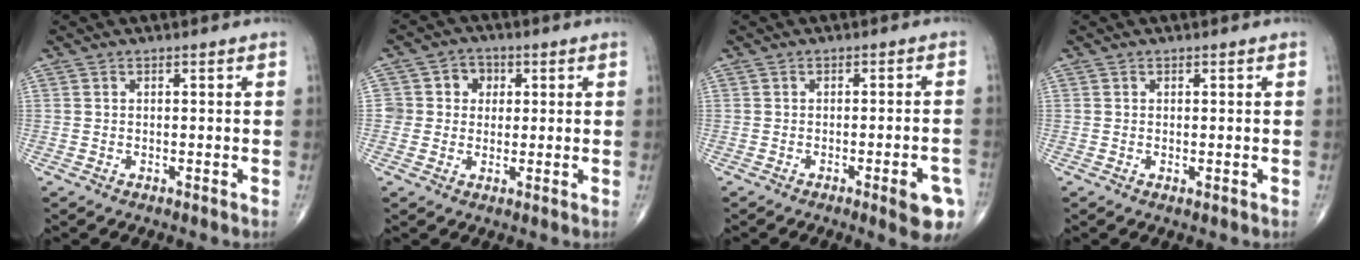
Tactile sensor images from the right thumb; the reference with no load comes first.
{"total": 5.3, "force": [0.9, 5.1, 1.2], "torque": [0.022, 0.007, 0.008]}
{"total": 7.2, "force": [-3.3, 1.7, 6.2], "torque": [-0.064, 0.007, -0.036]}
{"total": 0.5, "force": [0.0, 0.2, 0.4], "torque": [-0.012, -0.004, 0.000]}